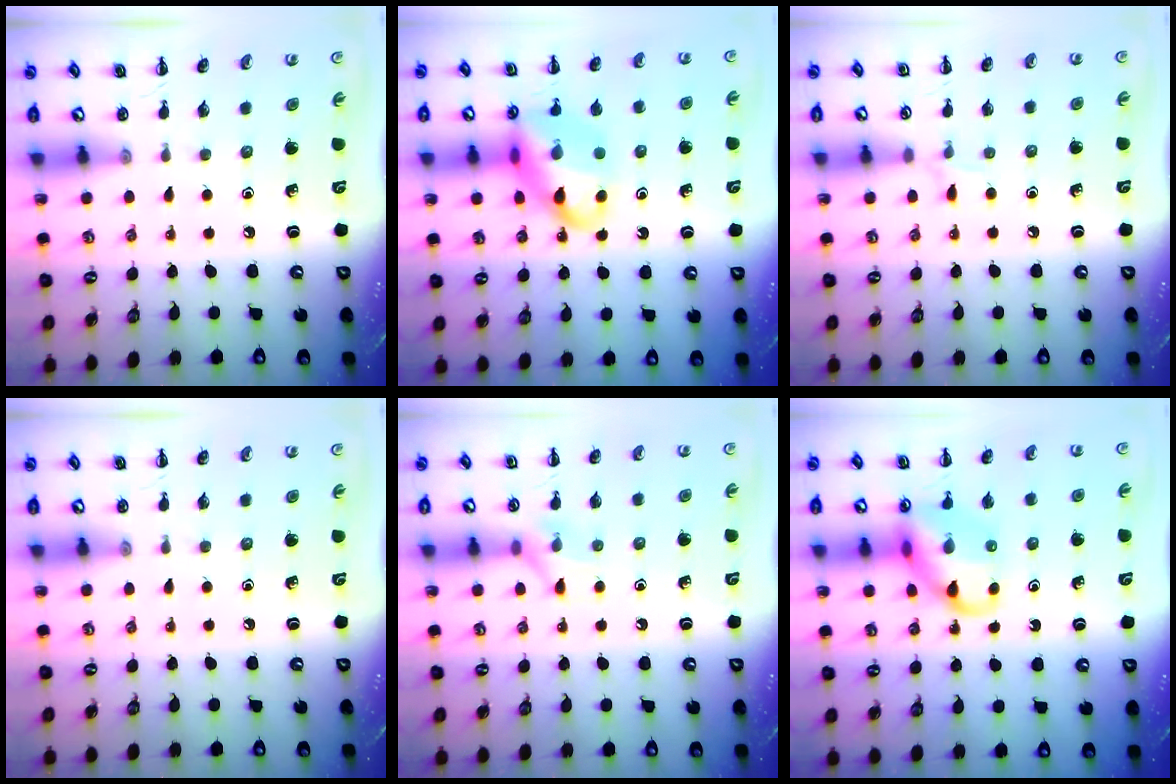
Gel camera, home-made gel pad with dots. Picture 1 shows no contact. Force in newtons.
{"total": 15.6, "press": 15.3, "slide": 3.1}
{"total": 5.0, "press": 4.8, "slide": 1.4}
{"total": 0.0}
{"total": 6.6, "press": 6.5, "slide": 0.9}
{"total": 12.4, "press": 12.3, "slide": 1.2}